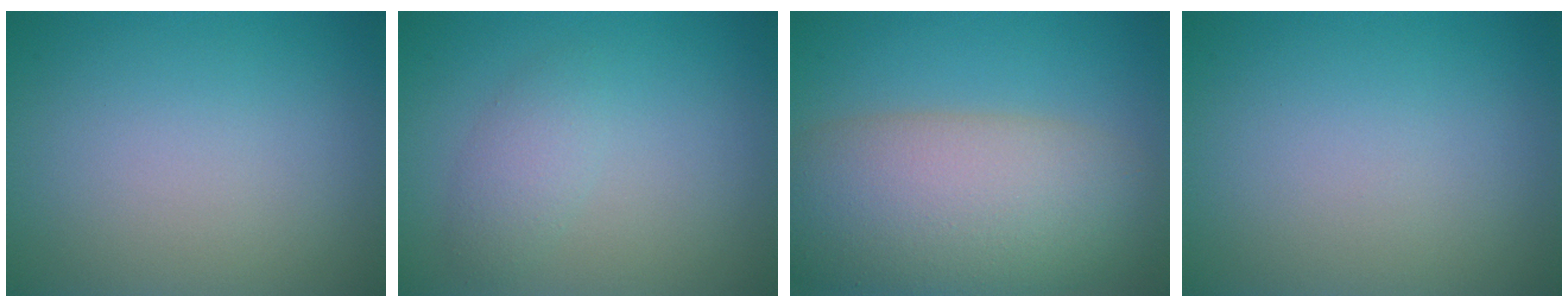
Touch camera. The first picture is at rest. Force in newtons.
{"total": 1.8, "press": 1.8, "slide": 0.0}
{"total": 10.6, "press": 10.5, "slide": 0.9}
{"total": 0.0}